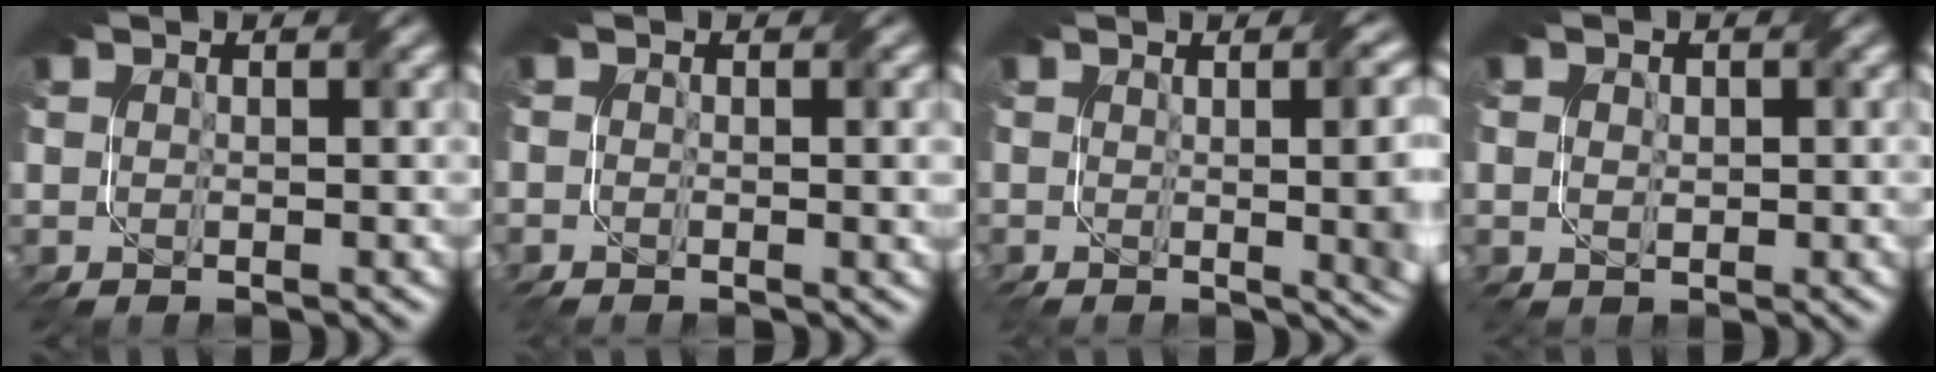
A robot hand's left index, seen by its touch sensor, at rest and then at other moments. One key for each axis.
{"total": 1.5, "fx": -1.3, "fy": 0.2, "fz": 0.7, "tx": 0.003, "ty": -0.002, "tz": -0.008}
{"total": 8.7, "fx": -0.6, "fy": 3.6, "fz": 7.9, "tx": -0.017, "ty": 0.020, "tz": -0.001}
{"total": 1.2, "fx": -1.0, "fy": 0.5, "fz": -0.6, "tx": 0.009, "ty": -0.002, "tz": 0.007}